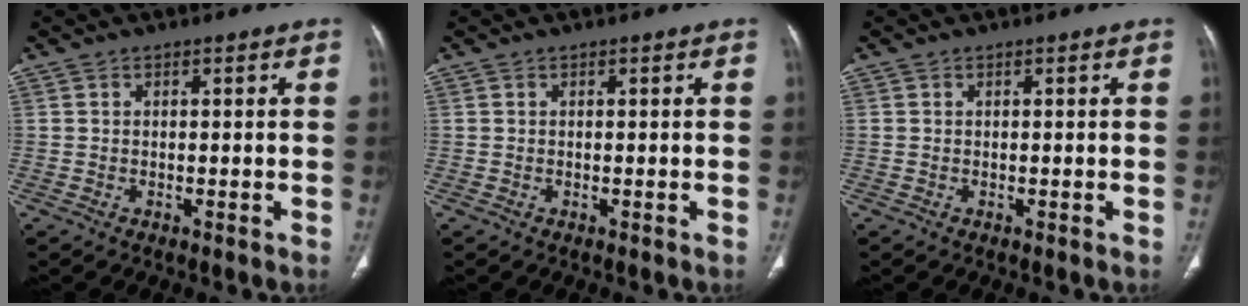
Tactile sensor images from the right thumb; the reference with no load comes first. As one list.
[{"total": 0.0}, {"total": 0.0}]